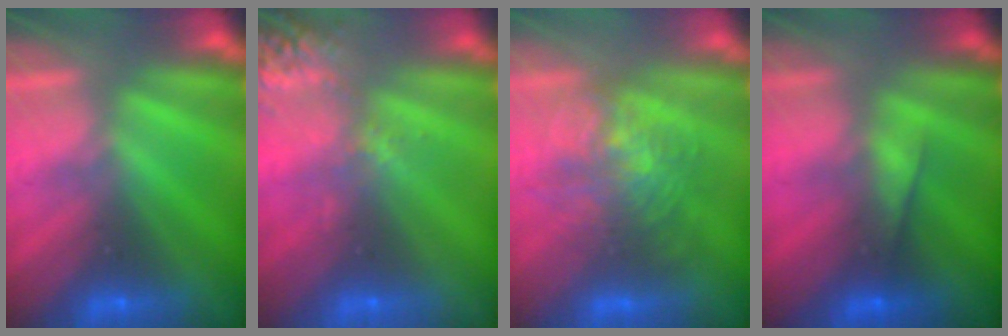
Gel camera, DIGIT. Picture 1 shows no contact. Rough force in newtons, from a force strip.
{"total": 2.6}
{"total": 3.7}
{"total": 4.7}